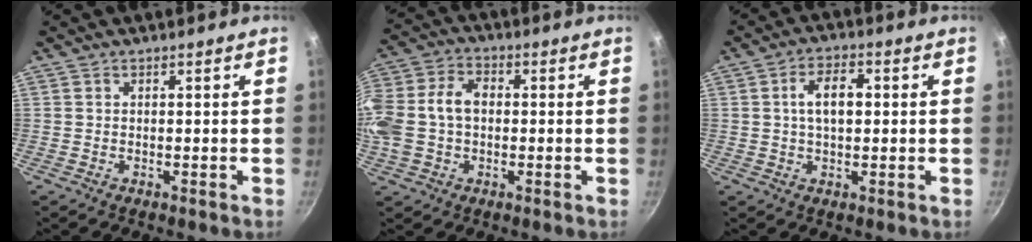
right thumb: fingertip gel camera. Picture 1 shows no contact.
{"total": 15.2, "force": [-0.1, 11.0, 10.4], "torque": [-0.223, 0.036, -0.007]}
{"total": 6.9, "force": [0.9, 3.9, 5.7], "torque": [-0.084, 0.015, 0.014]}